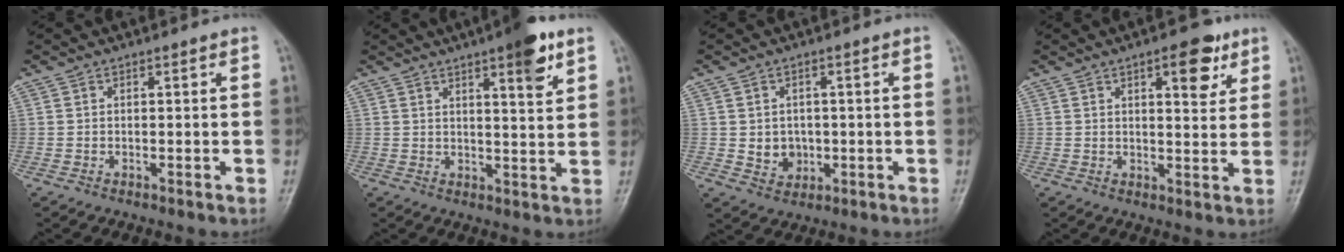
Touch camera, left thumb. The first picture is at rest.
{"total": 8.3, "force": [4.8, 1.8, 6.6], "torque": [-0.082, -0.022, 0.064]}
{"total": 4.6, "force": [-0.2, 4.0, 2.2], "torque": [-0.015, 0.001, 0.005]}
{"total": 7.5, "force": [3.8, 3.1, 5.6], "torque": [-0.053, -0.016, 0.046]}